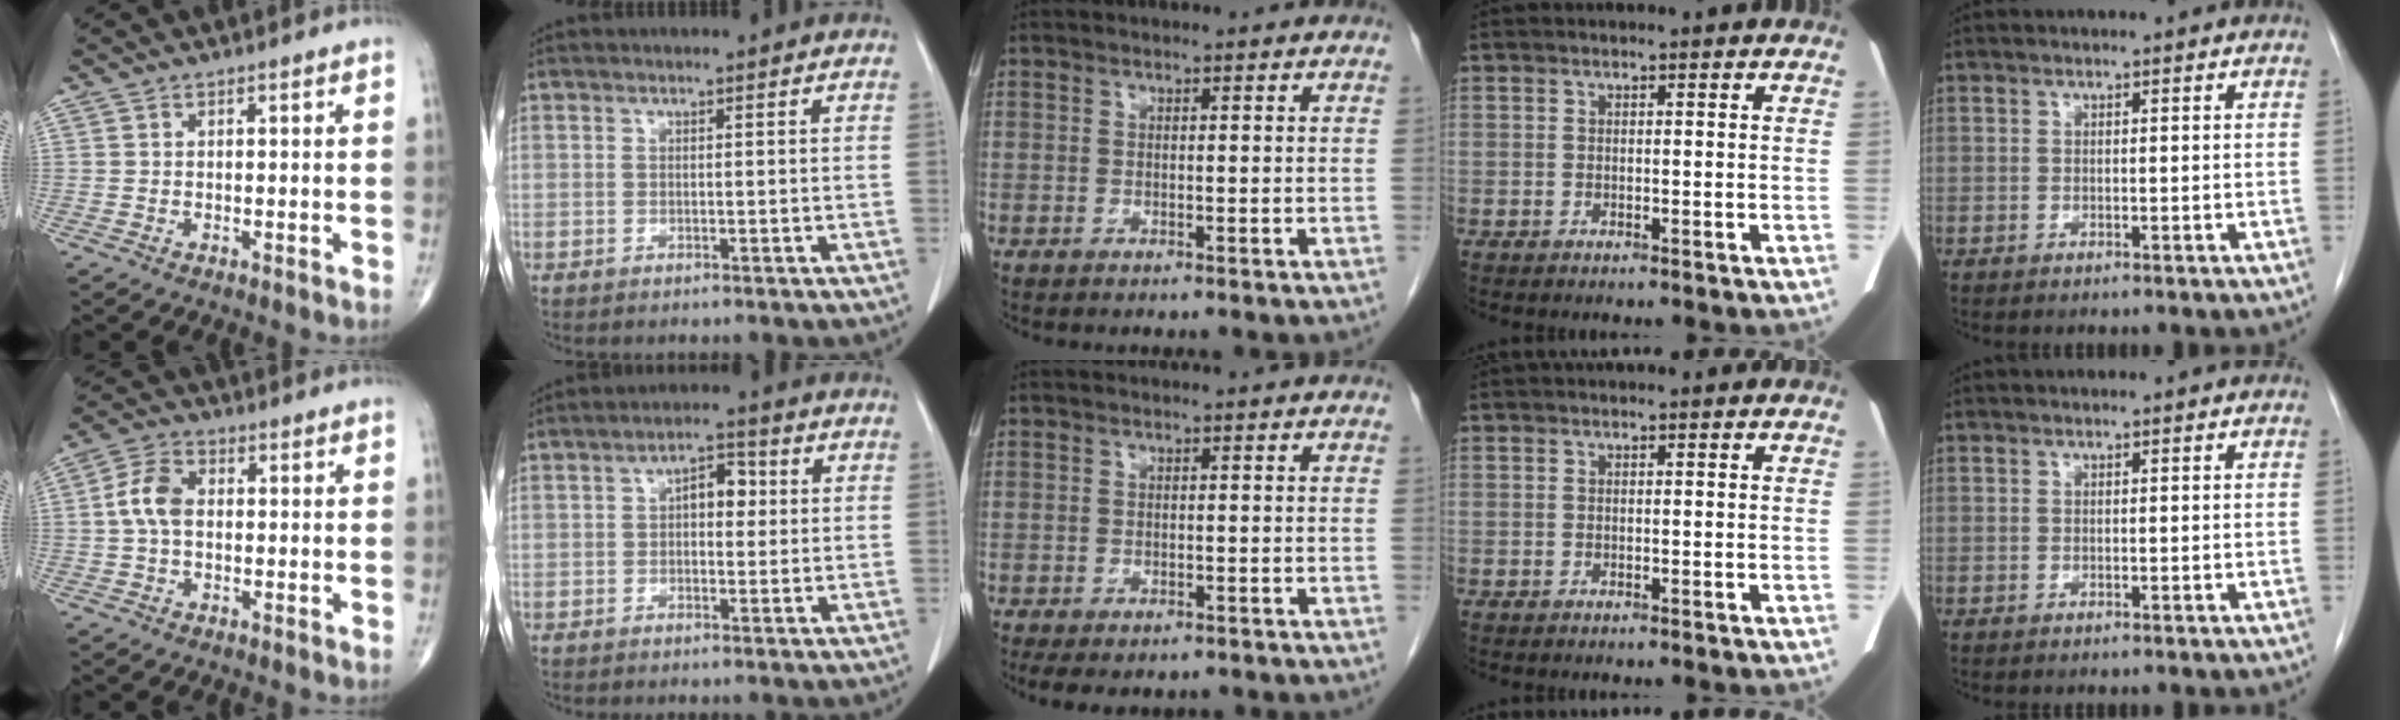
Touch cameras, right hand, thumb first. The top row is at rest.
{"thumb": {"total": 6.3, "force": [0.1, 4.1, 4.8], "torque": [-0.098, 0.018, -0.006]}, "index": {"total": 4.6, "force": [0.7, 2.4, 3.9], "torque": [-0.060, 0.020, 0.007]}, "middle": {"total": 5.3, "force": [-4.0, 2.6, 2.5], "torque": [-0.031, -0.006, -0.053]}}